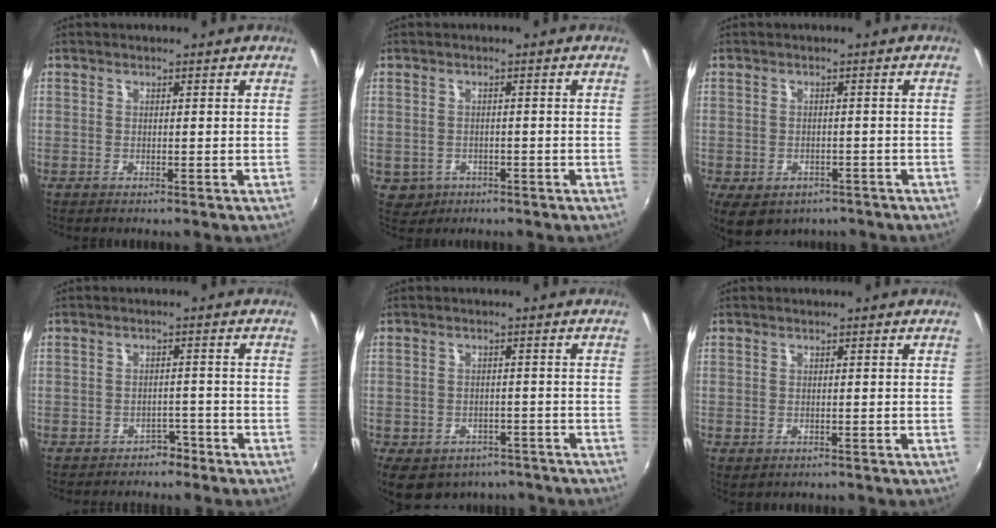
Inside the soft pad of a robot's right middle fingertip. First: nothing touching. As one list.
[{"total": 3.9, "force": [-1.2, 3.5, 1.2], "torque": [-0.032, -0.002, -0.010]}, {"total": 8.4, "force": [-4.8, 5.3, 4.3], "torque": [-0.090, -0.026, -0.058]}, {"total": 3.2, "force": [-2.6, 1.8, 0.5], "torque": [-0.012, 0.007, -0.034]}, {"total": 12.7, "force": [-8.5, 7.7, 5.6], "torque": [-0.124, -0.015, -0.107]}, {"total": 1.0, "force": [-0.4, 0.8, 0.6], "torque": [-0.012, -0.002, -0.004]}]